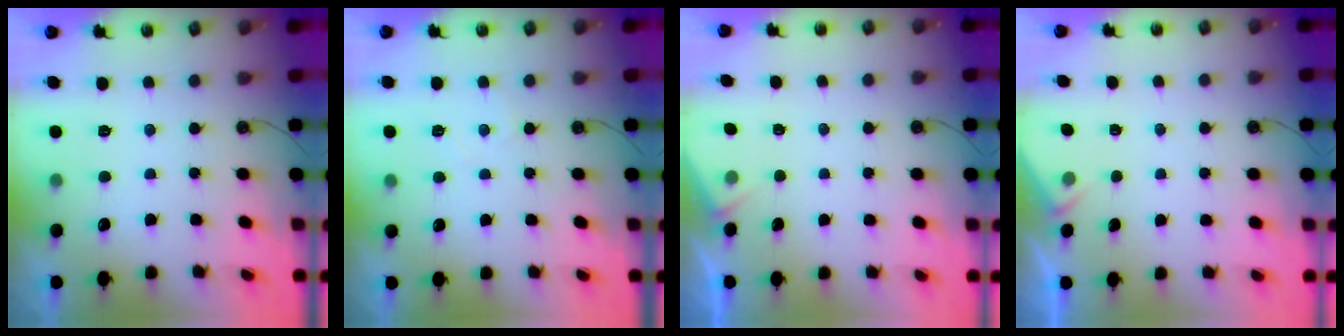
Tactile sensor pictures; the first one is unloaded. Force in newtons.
{"total": 3.6, "press": 3.5, "slide": 0.6}
{"total": 2.9, "press": 2.8, "slide": 0.5}
{"total": 2.8, "press": 2.7, "slide": 0.4}